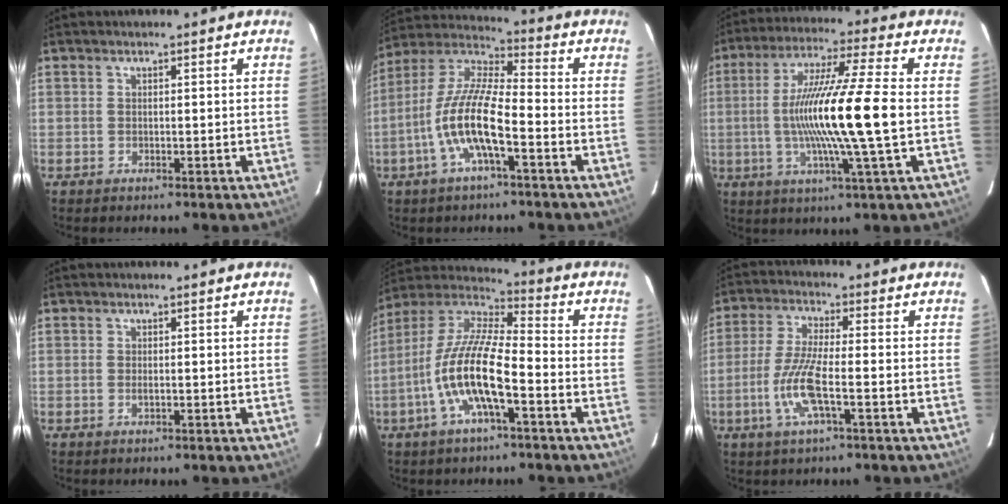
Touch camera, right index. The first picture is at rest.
{"total": 12.8, "force": [-4.8, 3.0, 11.5], "torque": [-0.234, 0.000, -0.097]}
{"total": 16.7, "force": [-1.3, -0.8, 16.6], "torque": [-0.300, -0.007, -0.028]}
{"total": 0.7, "force": [-0.1, 0.3, 0.7], "torque": [-0.014, 0.000, -0.002]}
{"total": 14.5, "force": [-5.2, 3.6, 13.1], "torque": [-0.261, -0.004, -0.106]}
{"total": 9.2, "force": [-3.0, 1.2, 8.6], "torque": [-0.185, -0.005, -0.061]}